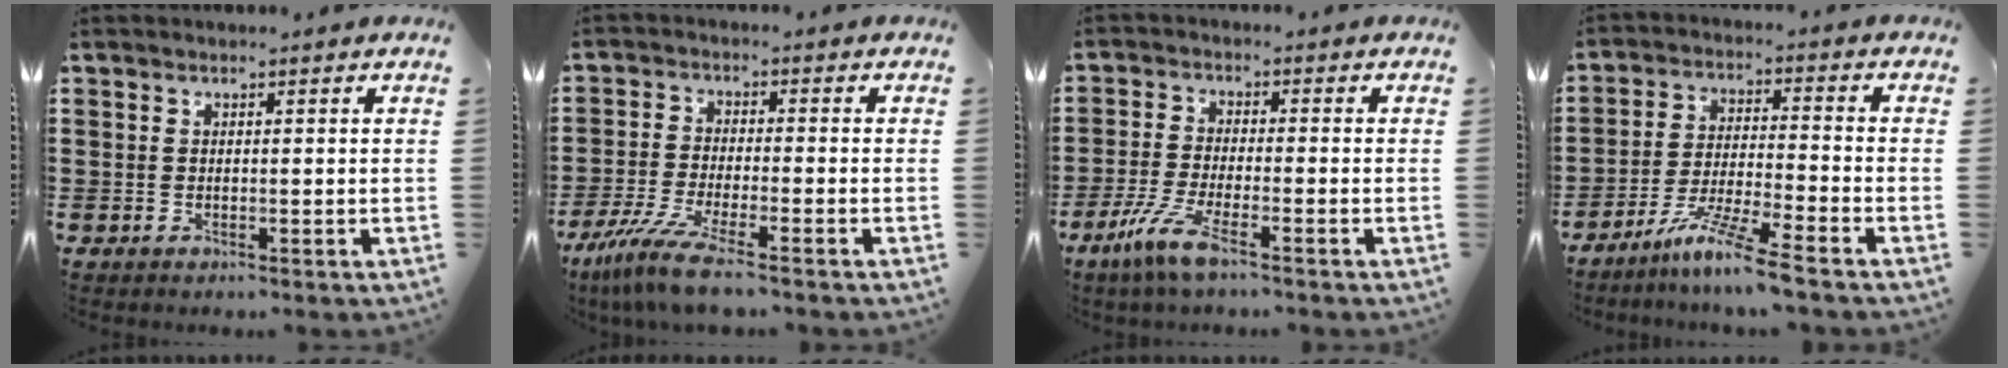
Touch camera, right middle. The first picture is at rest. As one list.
[{"total": 7.1, "force": [-5.4, 0.3, 4.6], "torque": [-0.115, -0.023, -0.109]}, {"total": 6.0, "force": [-3.5, 0.8, 4.8], "torque": [-0.119, -0.018, -0.071]}, {"total": 8.3, "force": [-6.6, -0.5, 4.9], "torque": [-0.098, -0.014, -0.128]}]